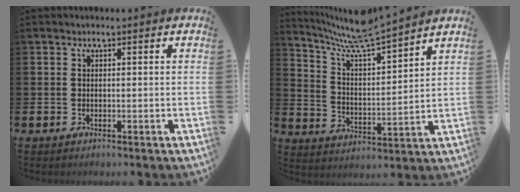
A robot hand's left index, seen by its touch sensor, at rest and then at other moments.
{"total": 7.9, "force": [7.5, -0.3, 2.4], "torque": [-0.080, -0.056, 0.129]}